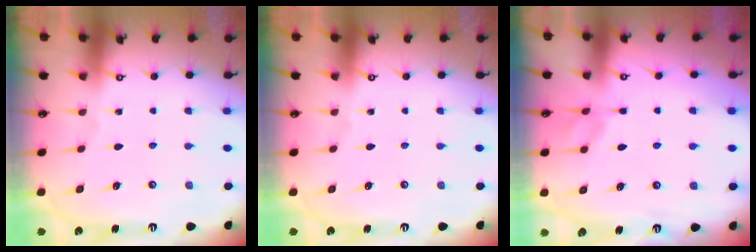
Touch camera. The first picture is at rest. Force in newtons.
{"total": 0.0}
{"total": 4.3, "press": 4.3, "slide": 0.7}